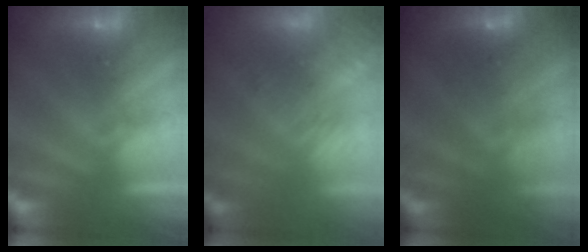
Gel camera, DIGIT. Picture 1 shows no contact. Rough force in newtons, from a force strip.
{"total": 13.7}
{"total": 7.2}